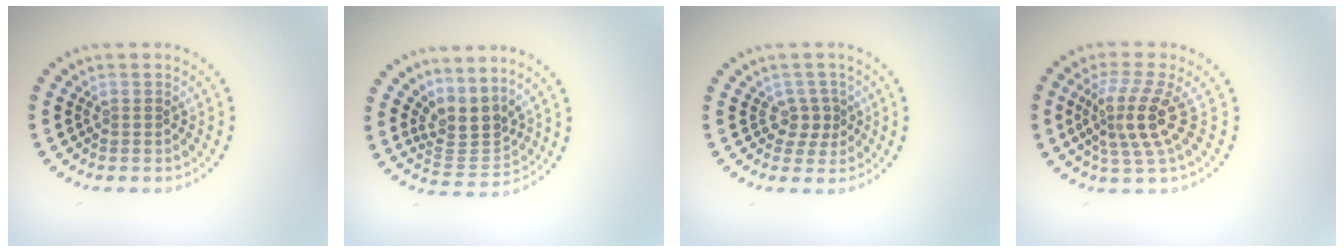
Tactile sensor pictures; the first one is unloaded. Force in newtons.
{"total": 3.3, "press": 2.5, "slide": 2.2}
{"total": 1.8, "press": 1.4, "slide": 1.1}
{"total": 4.1, "press": 3.1, "slide": 2.7}